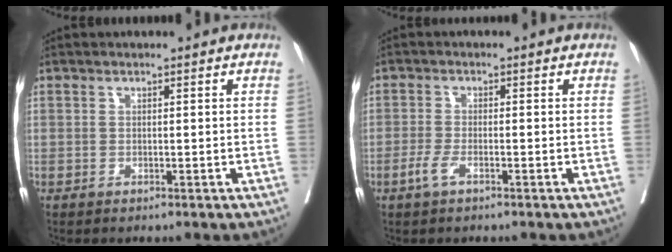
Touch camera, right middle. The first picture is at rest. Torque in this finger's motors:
{"motor_torque": [0.14, -0.17, 0.01, 0.02]}